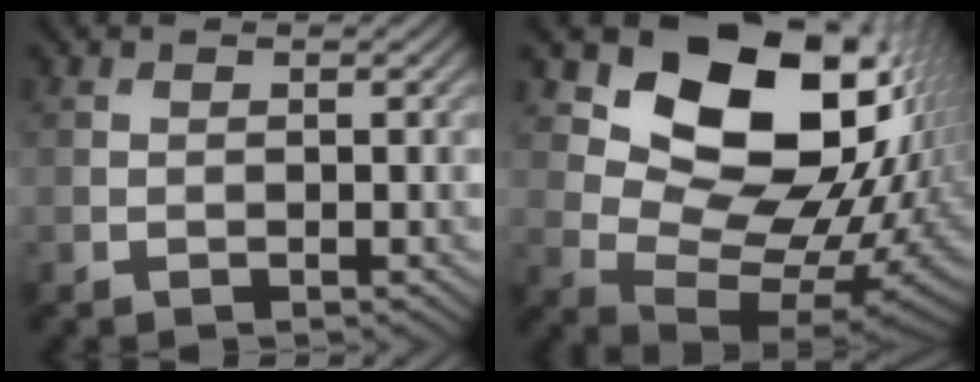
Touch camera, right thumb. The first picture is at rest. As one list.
[{"total": 15.7, "force": [5.8, 10.6, 10.0], "torque": [-0.152, 0.000, 0.111]}]